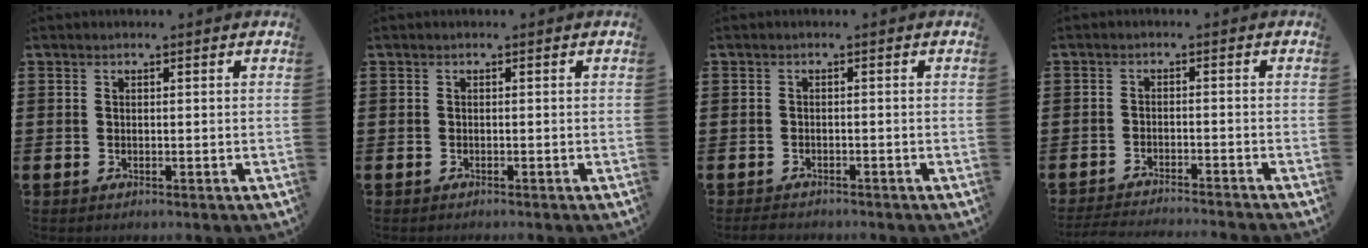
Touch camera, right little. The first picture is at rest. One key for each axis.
{"total": 0.0}
{"total": 1.2, "fx": -1.1, "fy": 0.2, "fz": 0.3, "tx": -0.008, "ty": 0.002, "tz": -0.024}
{"total": 2.4, "fx": -2.3, "fy": -0.3, "fz": 0.3, "tx": -0.004, "ty": 0.000, "tz": -0.048}